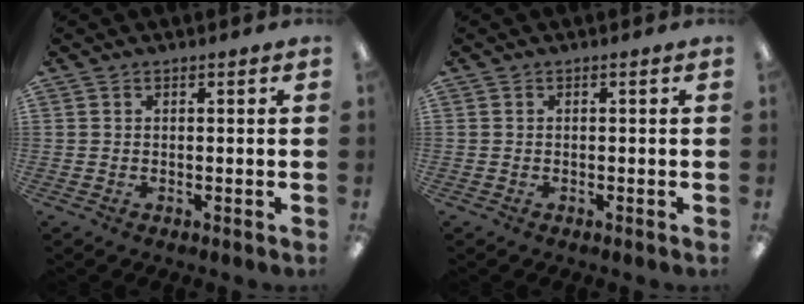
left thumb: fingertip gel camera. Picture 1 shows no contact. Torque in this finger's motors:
{"motor_torque": [0.00, 0.01, 0.00, 0.00, 0.00]}